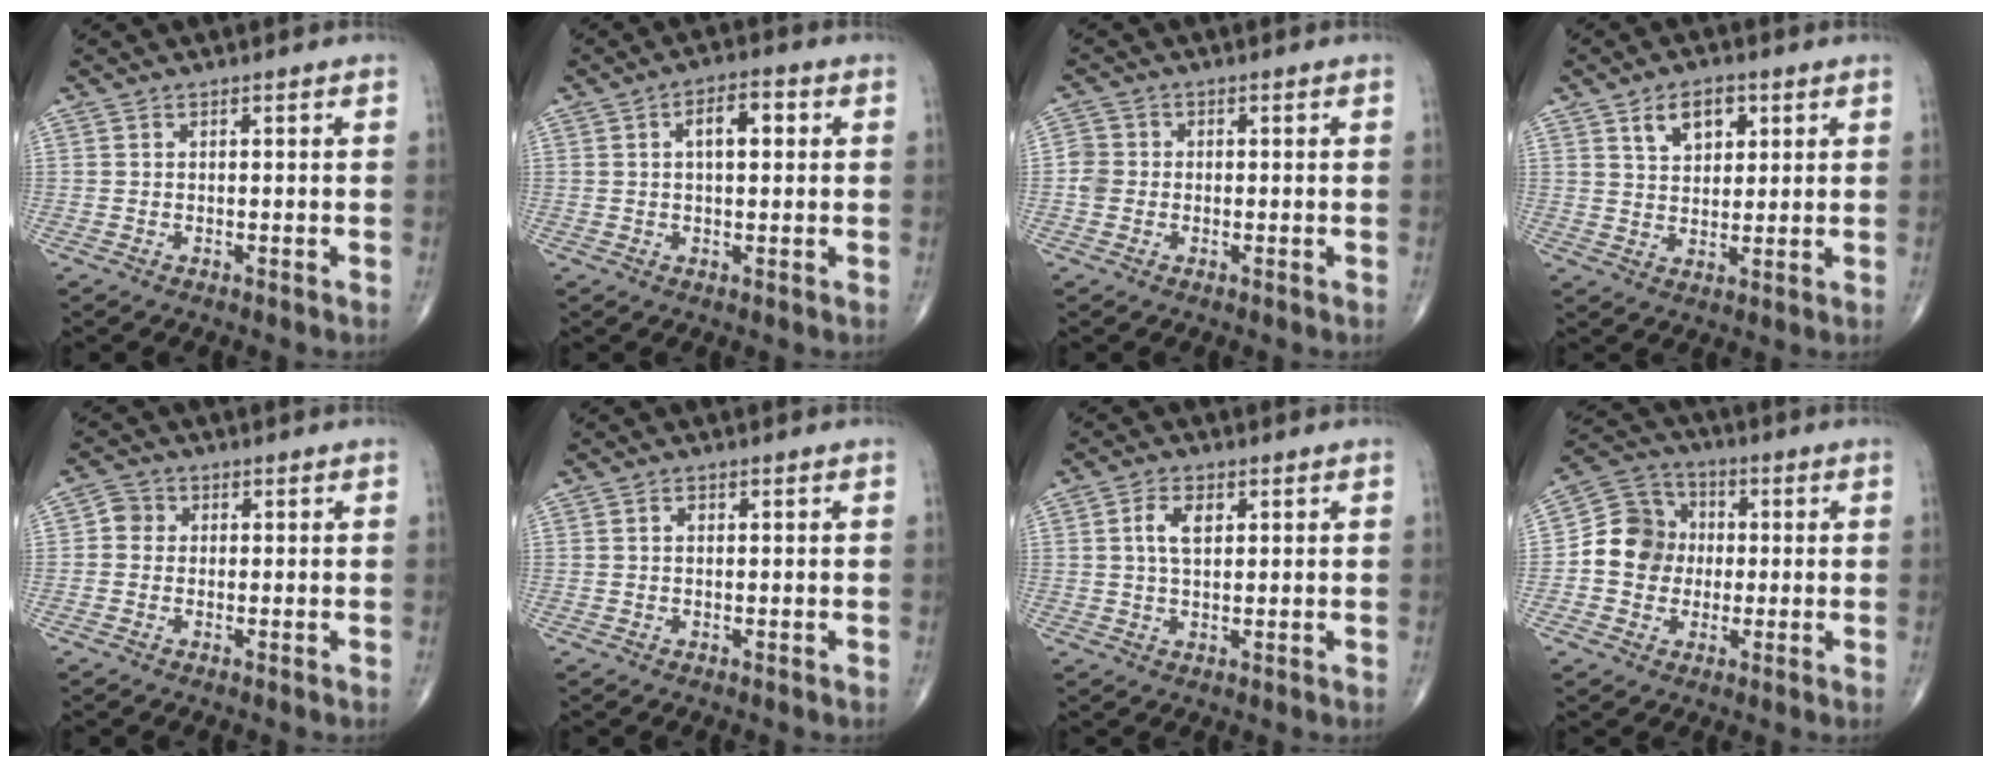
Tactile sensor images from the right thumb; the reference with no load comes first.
{"total": 5.7, "force": [1.4, 2.7, 4.8], "torque": [-0.063, 0.008, 0.017]}
{"total": 3.1, "force": [-0.4, 2.9, 1.1], "torque": [-0.013, 0.006, -0.012]}
{"total": 7.1, "force": [3.4, 4.4, 4.4], "torque": [-0.050, -0.015, 0.058]}
{"total": 2.9, "force": [0.0, 2.7, 1.0], "torque": [-0.002, 0.006, -0.008]}
{"total": 0.9, "force": [0.3, 0.6, 0.6], "torque": [-0.013, 0.003, 0.005]}
{"total": 4.7, "force": [1.4, 2.6, 3.6], "torque": [-0.069, 0.002, 0.025]}
{"total": 10.4, "force": [-0.4, 9.4, 4.4], "torque": [-0.050, 0.029, -0.020]}